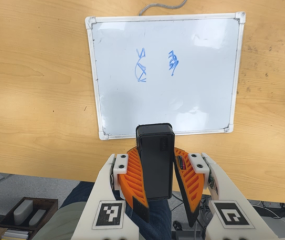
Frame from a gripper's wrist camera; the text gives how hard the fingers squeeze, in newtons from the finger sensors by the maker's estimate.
{"total": 10.1, "left": 9.8, "right": 10.3}